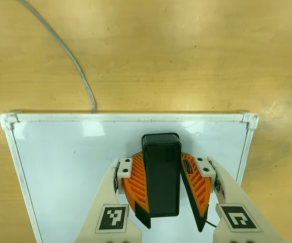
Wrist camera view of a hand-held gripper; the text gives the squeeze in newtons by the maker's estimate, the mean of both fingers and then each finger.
{"total": 10.6, "left": 12.1, "right": 9.2}